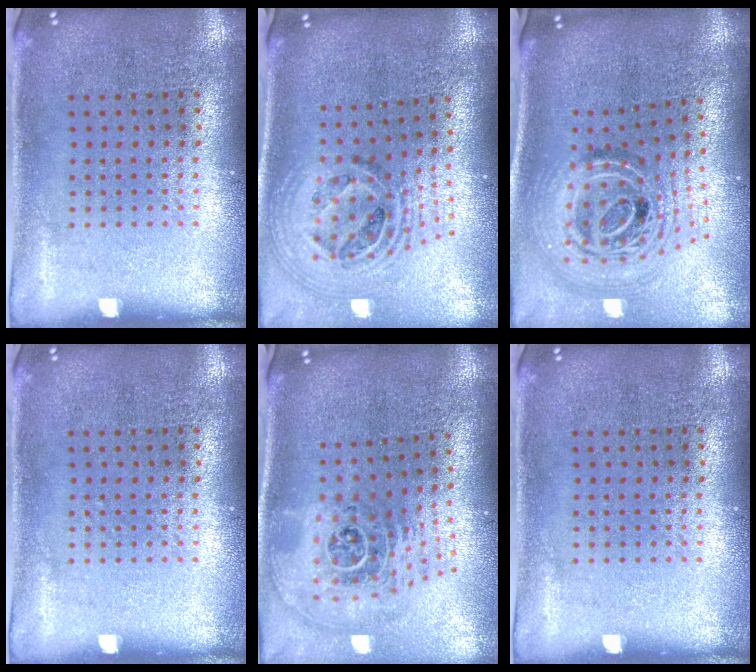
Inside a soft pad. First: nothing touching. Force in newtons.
{"total": 2.0, "press": 1.5, "slide": 1.3}
{"total": 2.3, "press": 1.7, "slide": 1.5}
{"total": 0.0}
{"total": 2.8, "press": 1.8, "slide": 2.1}
{"total": 0.0}